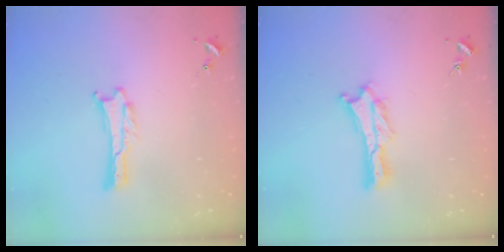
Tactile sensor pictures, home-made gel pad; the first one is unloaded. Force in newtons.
{"total": 1.8, "press": 1.8, "slide": 0.2}